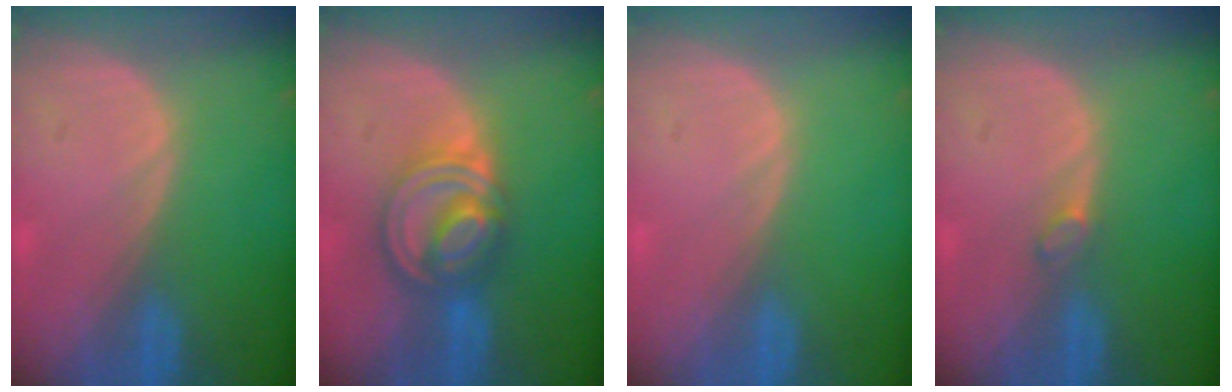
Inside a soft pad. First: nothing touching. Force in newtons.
{"total": 8.1, "press": 7.0, "slide": 4.1}
{"total": 0.0}
{"total": 1.2, "press": 1.1, "slide": 0.2}